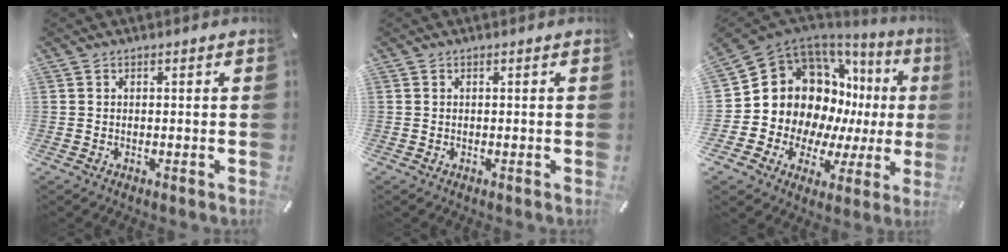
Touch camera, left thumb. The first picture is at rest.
{"total": 0.0}
{"total": 17.7, "force": [4.1, 14.5, 9.3], "torque": [-0.149, -0.067, 0.103]}